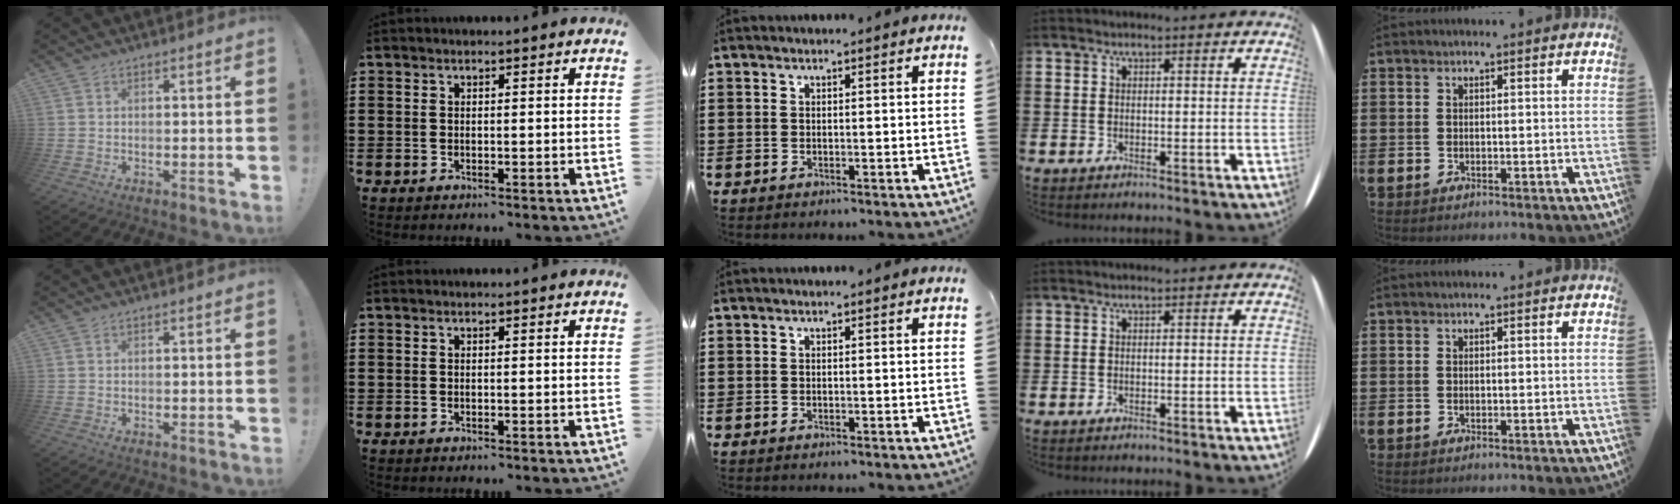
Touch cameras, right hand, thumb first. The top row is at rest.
{}